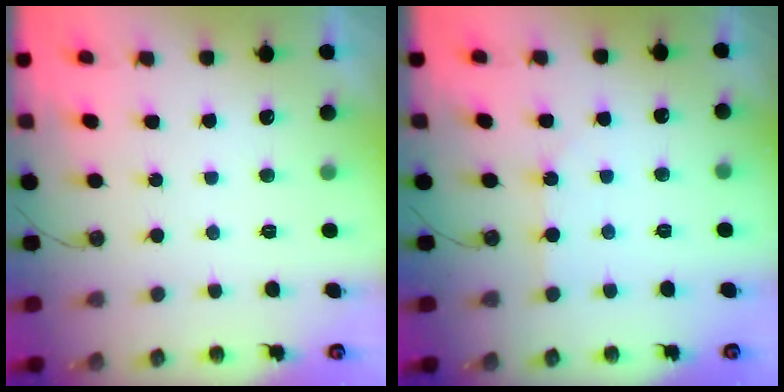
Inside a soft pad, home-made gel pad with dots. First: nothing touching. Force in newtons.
{"total": 2.7, "press": 2.7, "slide": 0.5}